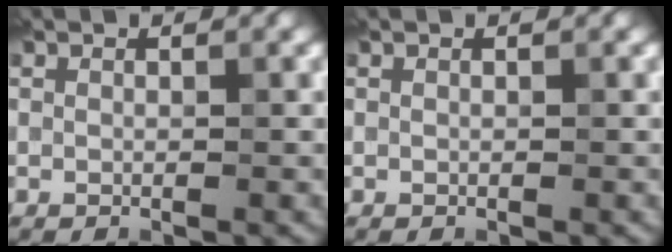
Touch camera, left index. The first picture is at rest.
{"total": 0.0}